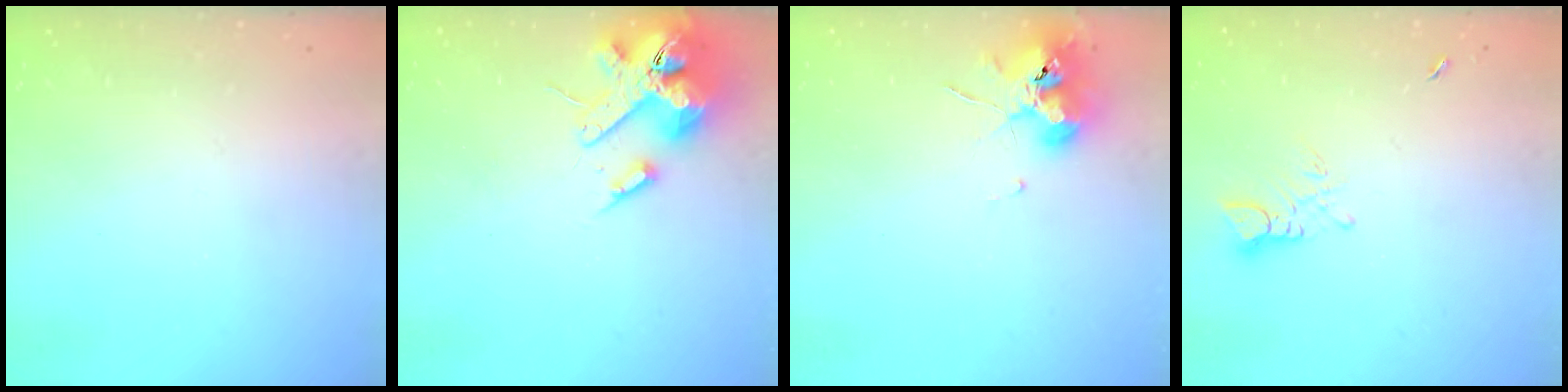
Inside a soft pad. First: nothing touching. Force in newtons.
{"total": 13.1, "press": 12.9, "slide": 2.1}
{"total": 9.5, "press": 9.4, "slide": 0.9}
{"total": 3.0, "press": 2.9, "slide": 0.4}